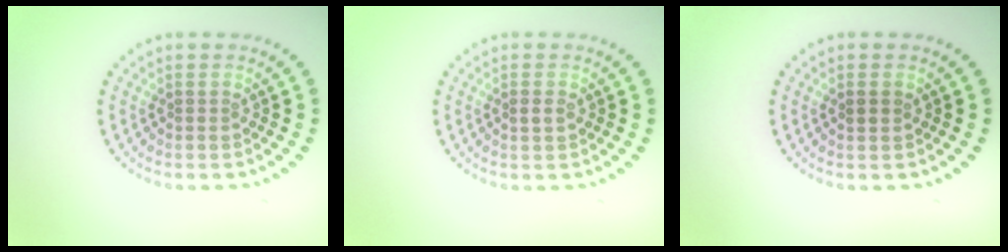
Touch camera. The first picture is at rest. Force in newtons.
{"total": 1.0, "press": 1.0, "slide": 0.1}
{"total": 0.9, "press": 0.8, "slide": 0.3}